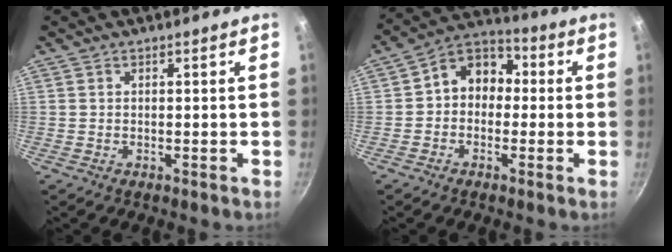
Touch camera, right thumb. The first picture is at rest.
{"total": 9.1, "force": [-0.1, 7.3, 5.4], "torque": [-0.041, 0.032, -0.027]}